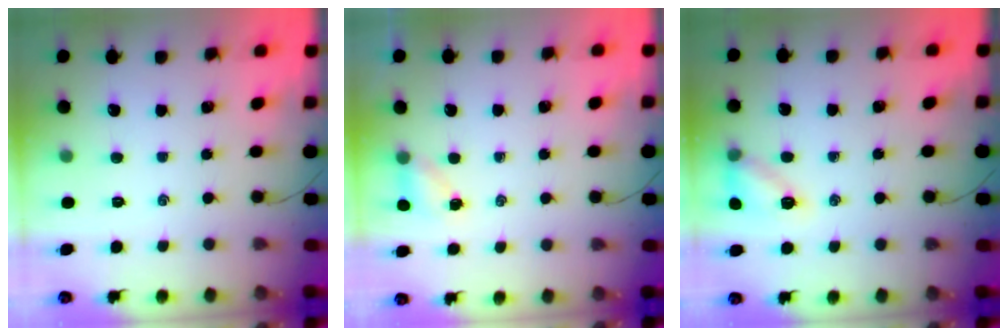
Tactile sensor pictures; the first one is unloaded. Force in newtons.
{"total": 4.4, "press": 4.2, "slide": 1.3}
{"total": 11.2, "press": 11.0, "slide": 2.2}